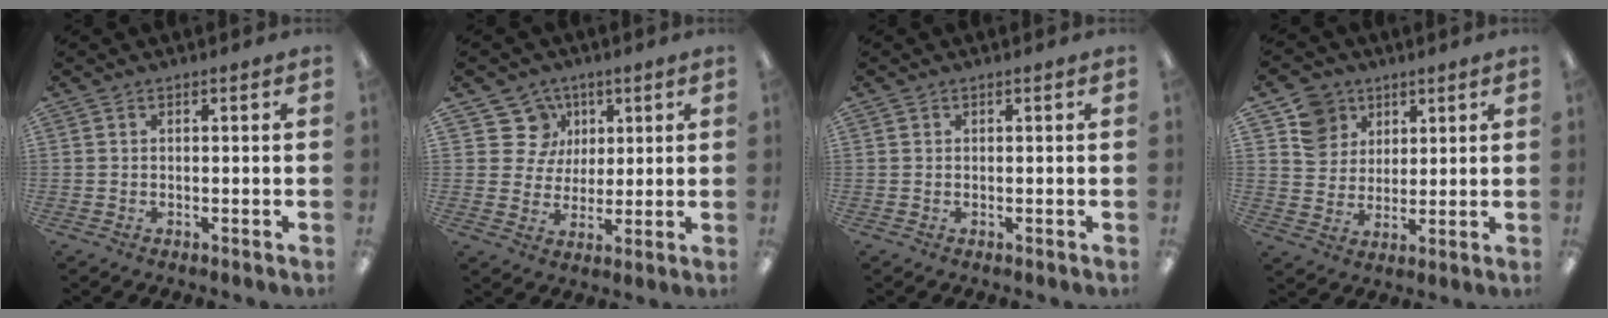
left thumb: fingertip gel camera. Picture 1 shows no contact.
{"total": 9.8, "force": [4.9, 8.4, 1.2], "torque": [-0.018, -0.028, 0.095]}
{"total": 0.0}
{"total": 9.2, "force": [5.1, 7.5, 1.0], "torque": [-0.027, -0.023, 0.101]}